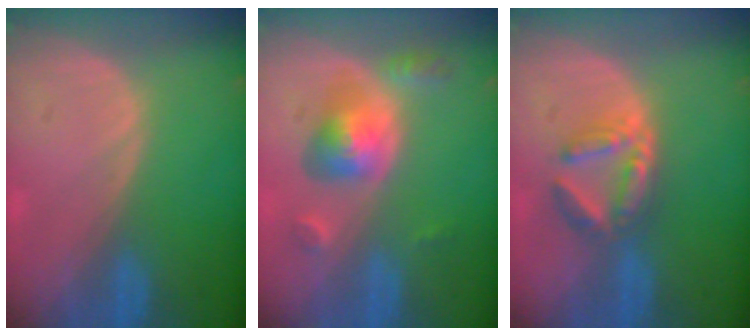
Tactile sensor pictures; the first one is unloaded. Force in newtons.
{"total": 6.1, "press": 5.6, "slide": 2.4}
{"total": 5.8, "press": 5.5, "slide": 1.6}